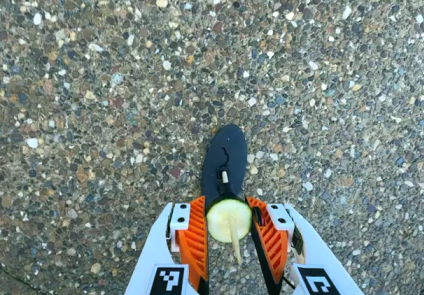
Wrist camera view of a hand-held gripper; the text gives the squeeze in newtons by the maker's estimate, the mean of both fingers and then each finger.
{"total": 10.9, "left": 10.7, "right": 11.1}